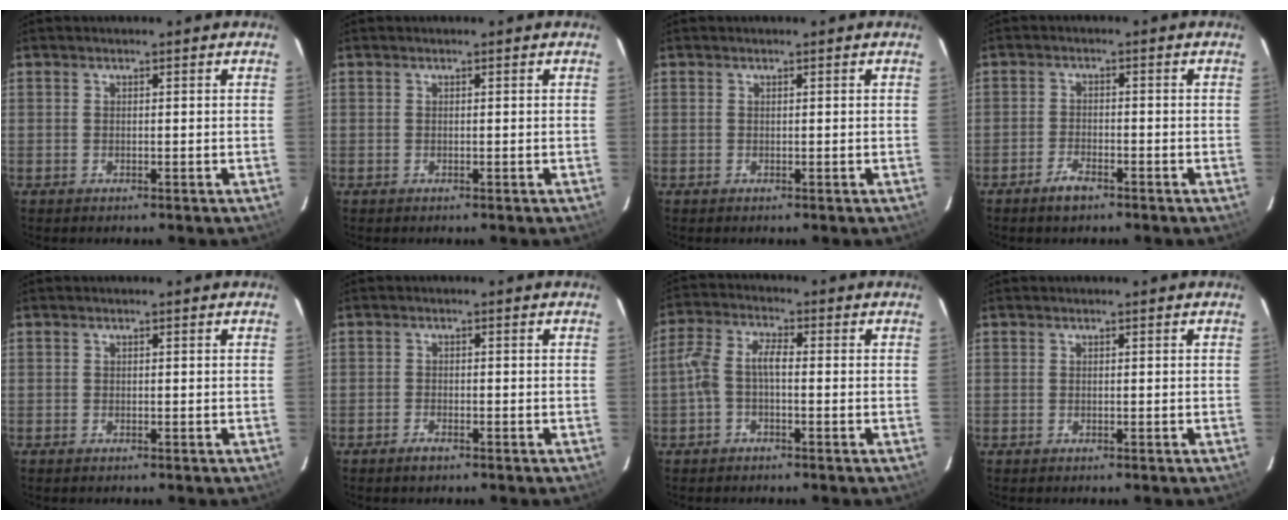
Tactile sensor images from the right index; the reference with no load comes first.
{"total": 0.0}
{"total": 0.0}
{"total": 3.5, "force": [-2.7, 1.4, 1.9], "torque": [-0.050, -0.001, -0.051]}
{"total": 0.0}
{"total": 1.9, "force": [-1.5, 0.7, 0.9], "torque": [-0.023, 0.000, -0.029]}
{"total": 5.0, "force": [-1.3, 2.0, 4.3], "torque": [-0.102, 0.018, -0.027]}
{"total": 0.0}